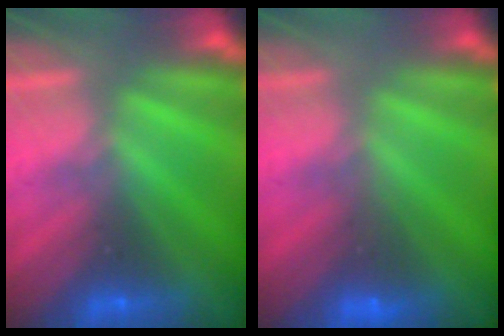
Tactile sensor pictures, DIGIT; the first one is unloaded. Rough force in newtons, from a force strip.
{"total": 3.0}